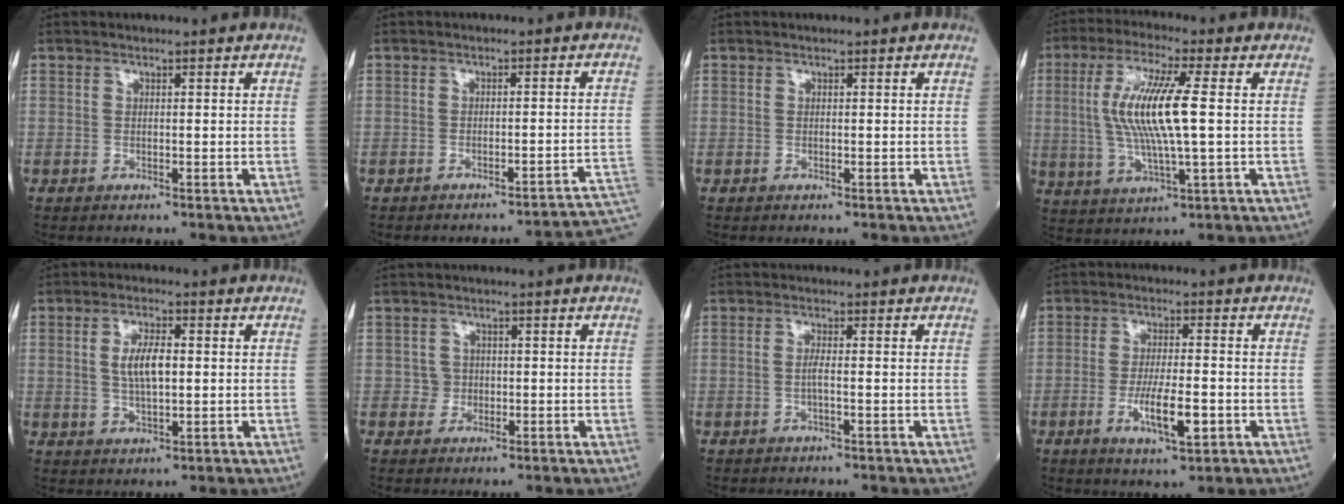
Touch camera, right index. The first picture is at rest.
{"total": 8.0, "force": [-7.6, -1.1, 2.5], "torque": [-0.004, 0.009, -0.084]}
{"total": 0.0}
{"total": 11.6, "force": [1.1, 1.2, 11.5], "torque": [-0.236, 0.003, 0.021]}
{"total": 5.5, "force": [0.7, 1.7, 5.2], "torque": [-0.102, 0.006, 0.014]}
{"total": 1.7, "force": [-0.2, 1.7, 0.1], "torque": [0.006, 0.007, -0.006]}
{"total": 1.4, "force": [-0.4, -0.1, 1.3], "torque": [-0.026, 0.001, -0.009]}
{"total": 7.1, "force": [-2.3, 1.2, 6.6], "torque": [-0.120, -0.010, -0.037]}